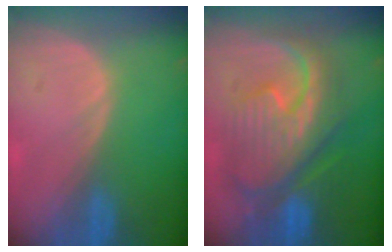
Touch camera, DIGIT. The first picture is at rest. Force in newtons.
{"total": 12.4, "press": 12.3, "slide": 1.3}